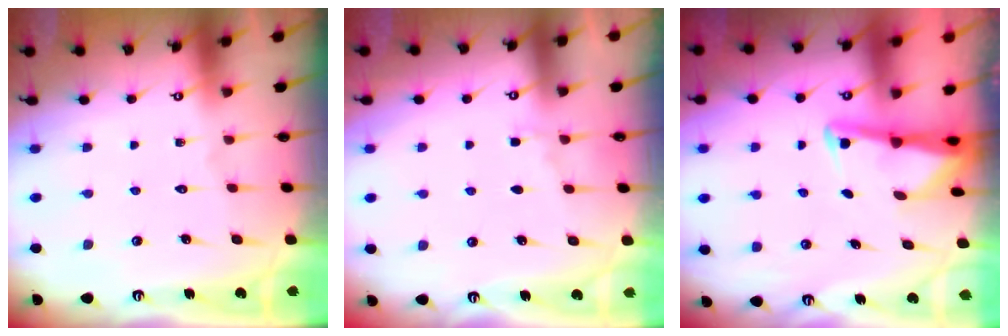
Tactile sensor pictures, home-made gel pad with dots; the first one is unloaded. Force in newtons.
{"total": 2.6, "press": 2.6, "slide": 0.4}
{"total": 2.9, "press": 2.9, "slide": 0.3}